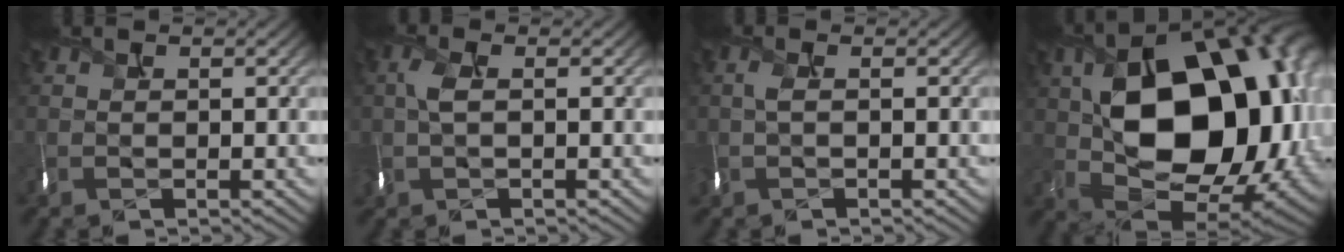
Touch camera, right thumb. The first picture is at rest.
{"total": 1.6, "force": [-0.2, 0.8, 1.4], "torque": [-0.042, 0.001, -0.004]}
{"total": 0.7, "force": [-0.4, 0.0, 0.6], "torque": [-0.018, 0.001, -0.009]}
{"total": 19.1, "force": [1.4, 12.8, 14.1], "torque": [-0.247, -0.025, 0.043]}